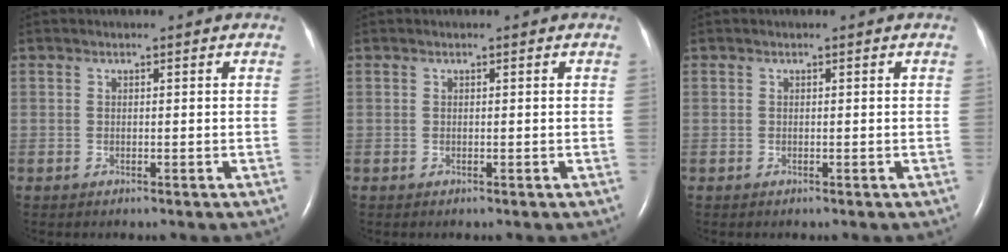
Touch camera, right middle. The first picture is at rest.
{"total": 0.0}
{"total": 0.0}